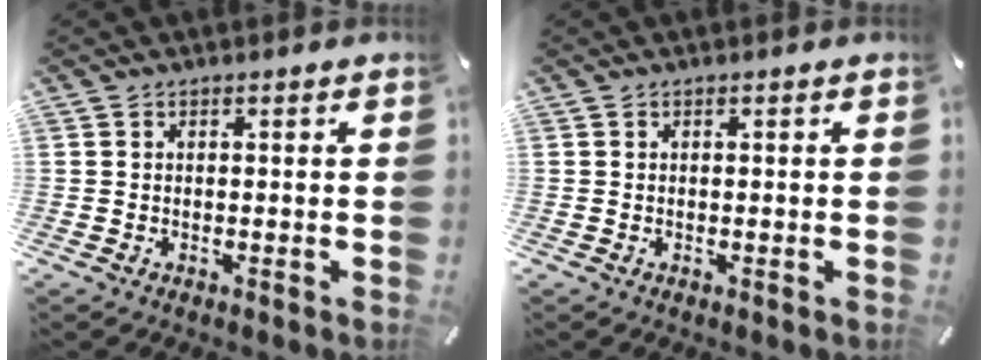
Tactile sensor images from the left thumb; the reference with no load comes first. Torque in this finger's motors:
{"motor_torque": [0.00, 0.00, 0.01, -0.01, 0.00]}